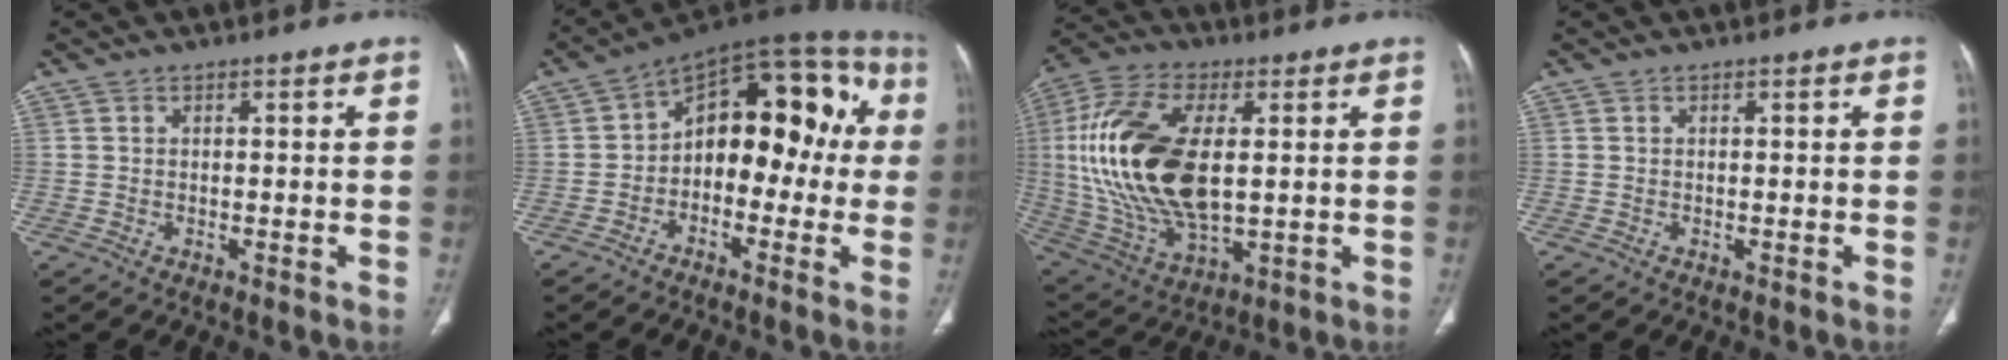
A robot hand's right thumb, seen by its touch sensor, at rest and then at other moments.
{"total": 17.8, "force": [-0.1, 10.8, 14.1], "torque": [-0.138, 0.058, -0.019]}
{"total": 23.8, "force": [2.2, 12.3, 20.3], "torque": [-0.426, -0.012, 0.046]}
{"total": 0.0}